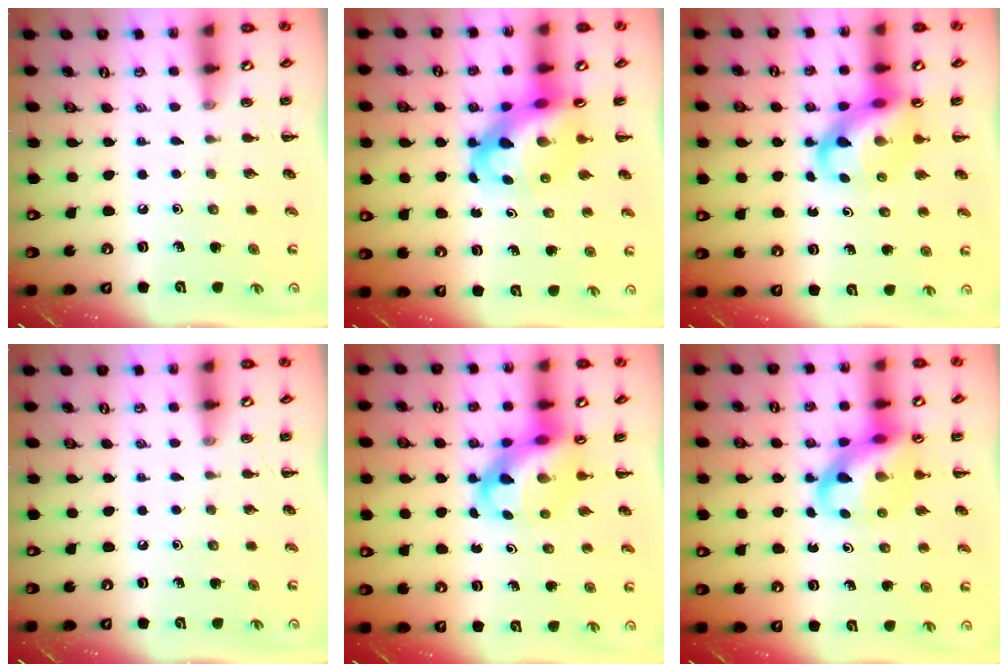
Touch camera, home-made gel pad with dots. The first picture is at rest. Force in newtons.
{"total": 8.8, "press": 8.3, "slide": 2.9}
{"total": 10.6, "press": 10.2, "slide": 3.0}
{"total": 0.0}
{"total": 8.4, "press": 8.1, "slide": 2.4}
{"total": 11.1, "press": 10.7, "slide": 3.1}